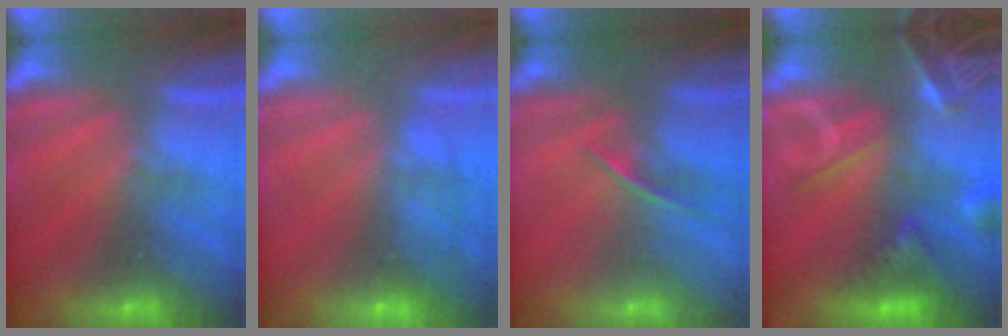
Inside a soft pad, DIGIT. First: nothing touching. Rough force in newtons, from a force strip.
{"total": 1.7}
{"total": 1.3}
{"total": 12.7}